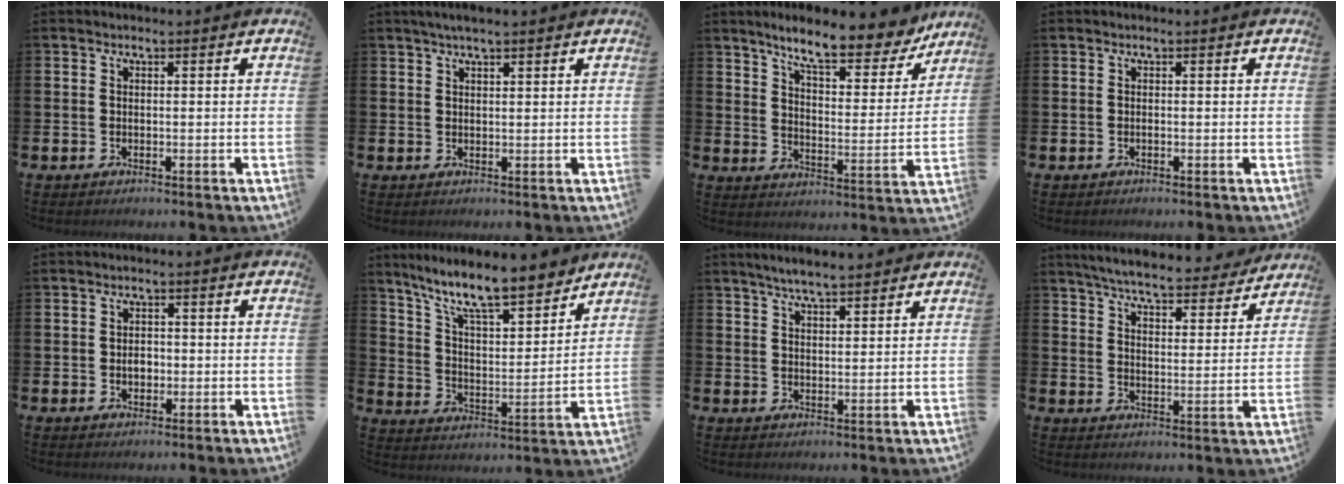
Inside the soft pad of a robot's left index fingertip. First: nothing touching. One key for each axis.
{"total": 2.3, "fx": 1.8, "fy": 0.3, "fz": 1.3, "tx": -0.026, "ty": 0.006, "tz": 0.032}
{"total": 9.5, "fx": 8.4, "fy": 1.9, "fz": 4.0, "tx": -0.091, "ty": -0.051, "tz": 0.142}
{"total": 0.0}
{"total": 2.2, "fx": -0.3, "fy": 1.7, "fz": 1.4, "tx": -0.012, "ty": -0.001, "tz": -0.012}
{"total": 11.3, "fx": 10.0, "fy": 1.7, "fz": 5.1, "tx": -0.132, "ty": -0.061, "tz": 0.173}
{"total": 4.7, "fx": 4.4, "fy": 0.3, "fz": 1.4, "tx": -0.038, "ty": -0.014, "tz": 0.079}
{"total": 6.1, "fx": 5.9, "fy": 0.7, "fz": 1.6, "tx": -0.053, "ty": -0.037, "tz": 0.100}